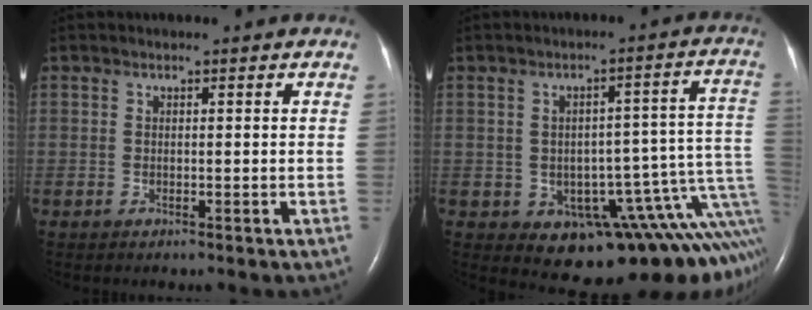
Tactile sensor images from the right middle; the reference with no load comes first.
{"total": 14.0, "force": [-6.4, 5.8, 11.0], "torque": [-0.071, 0.049, -0.076]}